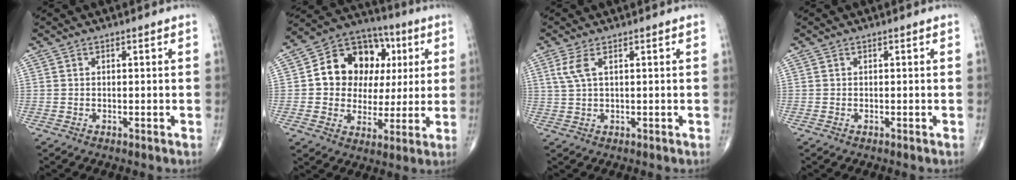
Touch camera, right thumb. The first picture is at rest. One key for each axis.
{"total": 16.9, "fx": 3.3, "fy": 13.4, "fz": 9.8, "tx": -0.103, "ty": 0.020, "tz": 0.053}
{"total": 3.2, "fx": 1.3, "fy": 1.0, "fz": 2.8, "tx": -0.076, "ty": 0.007, "tz": 0.034}
{"total": 0.0}